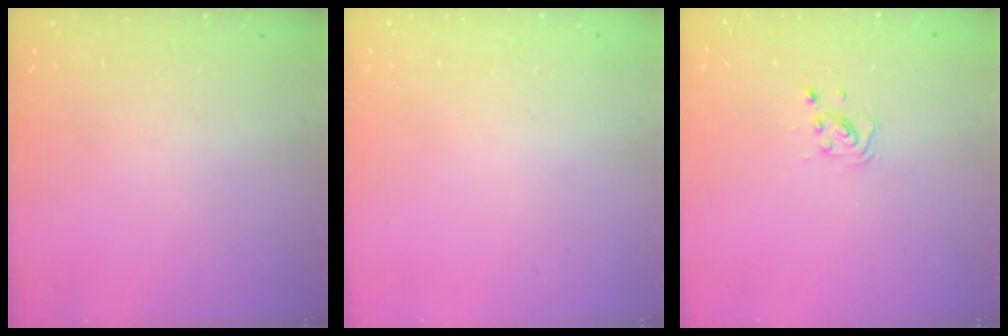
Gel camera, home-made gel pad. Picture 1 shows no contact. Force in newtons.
{"total": 0.0}
{"total": 4.6, "press": 4.4, "slide": 1.4}